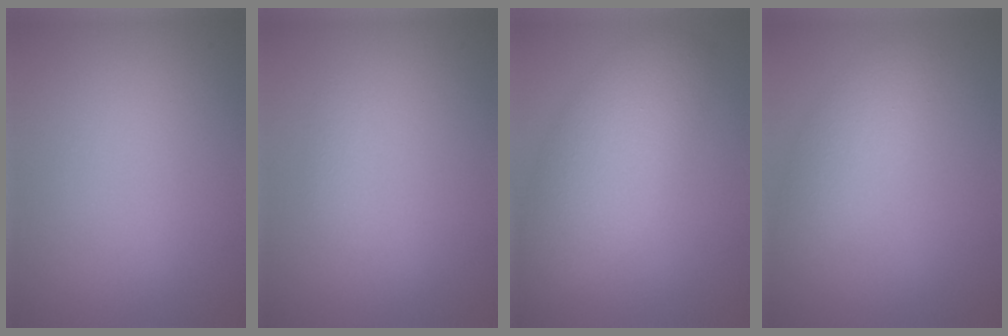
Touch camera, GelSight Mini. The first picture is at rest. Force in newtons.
{"total": 0.8, "press": 0.8, "slide": 0.0}
{"total": 6.1, "press": 6.1, "slide": 0.4}
{"total": 2.9, "press": 2.9, "slide": 0.3}